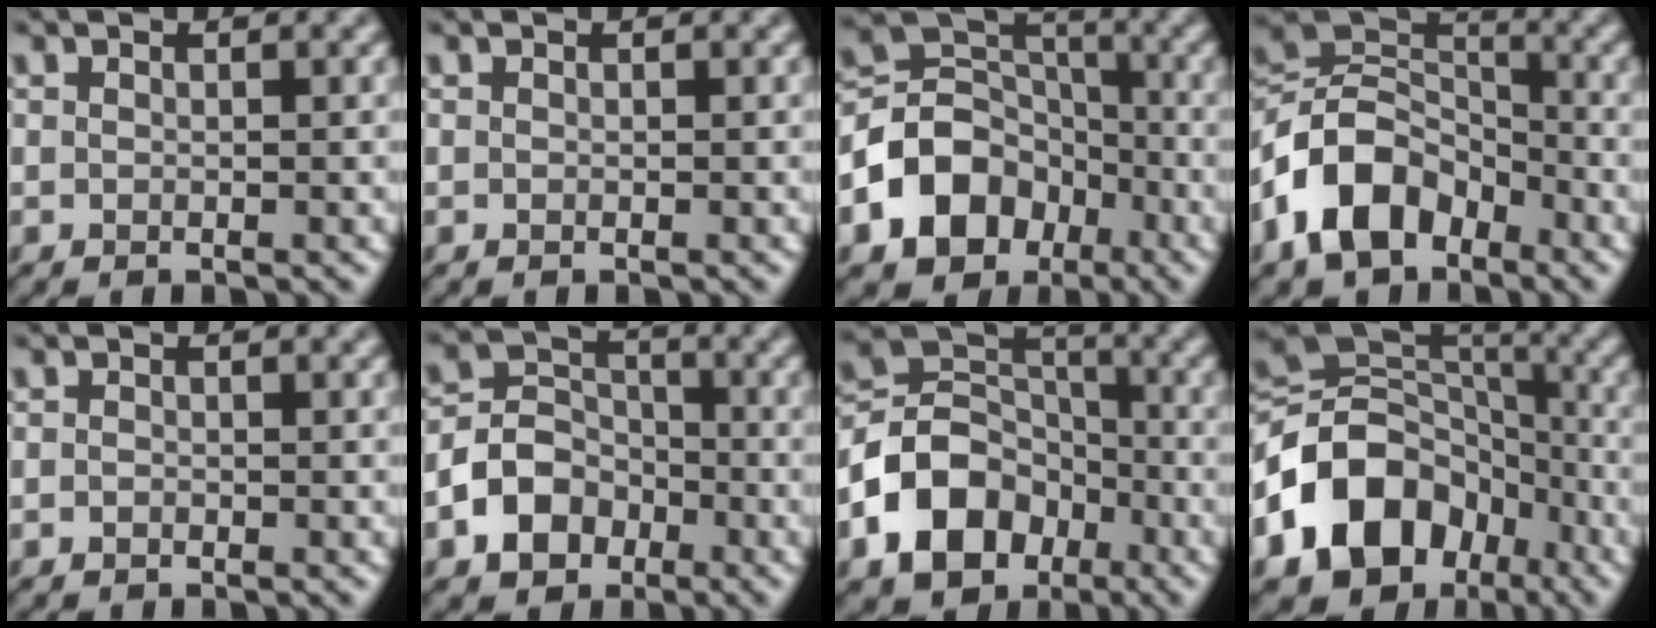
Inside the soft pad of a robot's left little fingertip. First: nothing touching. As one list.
[{"total": 0.0}, {"total": 8.5, "force": [-3.5, 6.5, 4.1], "torque": [-0.067, 0.000, -0.073]}, {"total": 9.0, "force": [-4.7, 5.8, 5.1], "torque": [-0.099, 0.013, -0.106]}, {"total": 0.5, "force": [-0.3, 0.4, 0.1], "torque": [-0.003, -0.003, -0.008]}, {"total": 5.4, "force": [-2.4, 4.2, 2.4], "torque": [-0.037, 0.003, -0.056]}, {"total": 8.8, "force": [-3.8, 6.4, 4.6], "torque": [-0.081, 0.001, -0.079]}, {"total": 12.8, "force": [-5.1, 9.7, 6.5], "torque": [-0.134, 0.000, -0.100]}]